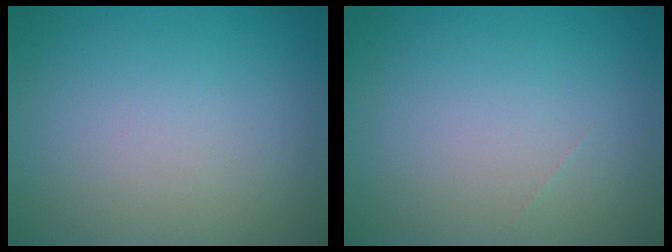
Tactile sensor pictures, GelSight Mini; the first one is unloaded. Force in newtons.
{"total": 0.0}